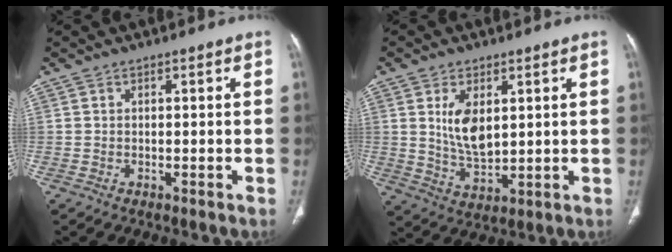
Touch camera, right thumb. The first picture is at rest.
{"total": 8.1, "force": [2.3, 4.3, 6.5], "torque": [-0.111, -0.018, 0.055]}